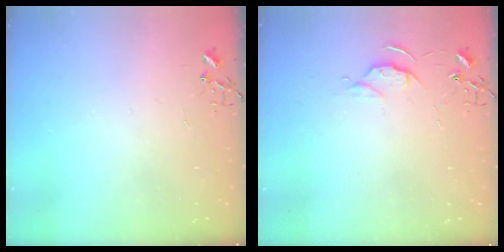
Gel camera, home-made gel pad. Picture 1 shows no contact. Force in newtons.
{"total": 5.7, "press": 5.6, "slide": 0.6}